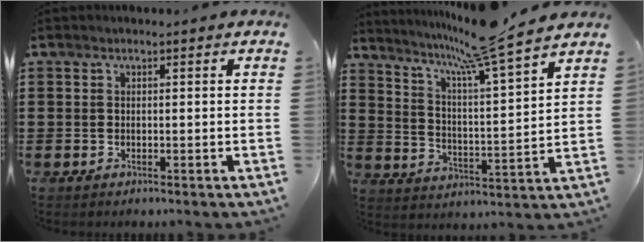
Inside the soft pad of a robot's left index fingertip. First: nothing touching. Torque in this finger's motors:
{"motor_torque": [1.11, -1.03, 0.34, 0.12]}